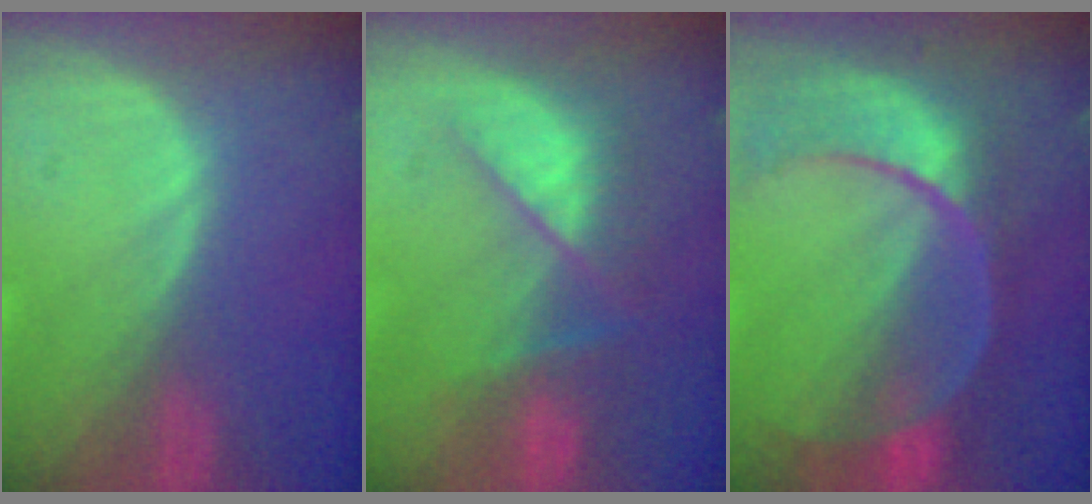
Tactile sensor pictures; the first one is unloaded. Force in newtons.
{"total": 7.3, "press": 7.1, "slide": 1.7}
{"total": 10.8, "press": 9.3, "slide": 5.6}